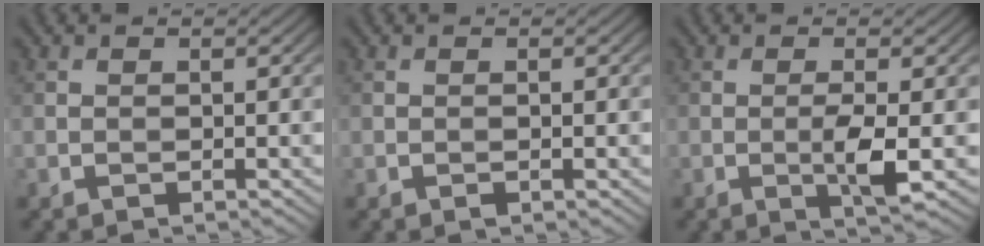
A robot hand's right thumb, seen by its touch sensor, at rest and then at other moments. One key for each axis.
{"total": 0.7, "fx": -0.2, "fy": 0.1, "fz": 0.6, "tx": -0.010, "ty": -0.001, "tz": -0.003}
{"total": 3.5, "fx": -0.6, "fy": 0.3, "fz": 3.4, "tx": -0.066, "ty": -0.001, "tz": -0.015}